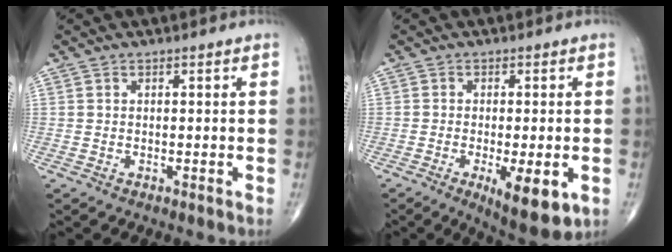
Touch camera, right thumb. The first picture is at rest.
{"total": 9.9, "force": [-3.3, 3.1, 8.9], "torque": [-0.124, -0.017, -0.043]}